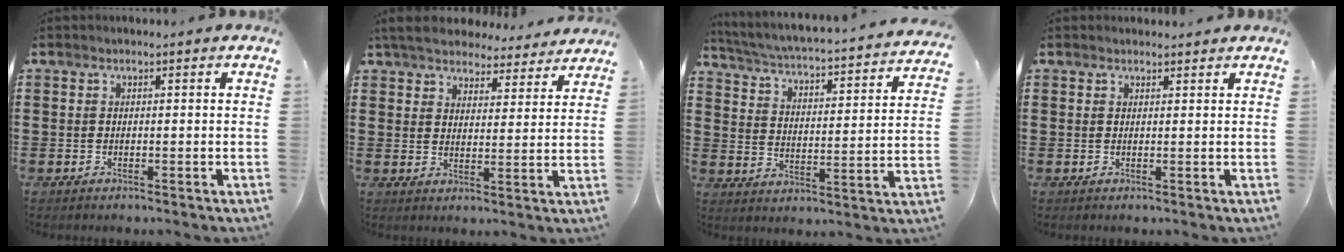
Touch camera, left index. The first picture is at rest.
{"total": 5.6, "force": [5.4, 0.7, 1.0], "torque": [-0.046, -0.029, 0.096]}
{"total": 3.0, "force": [2.7, -0.6, 1.2], "torque": [-0.042, -0.036, 0.033]}
{"total": 1.0, "force": [1.0, 0.2, 0.1], "torque": [-0.003, 0.001, 0.019]}